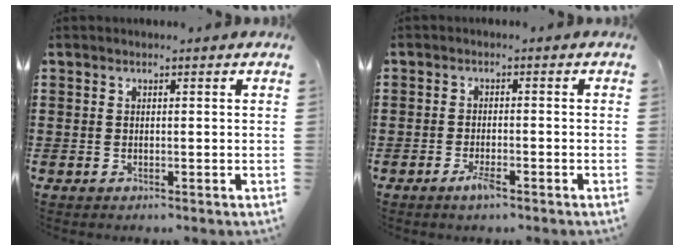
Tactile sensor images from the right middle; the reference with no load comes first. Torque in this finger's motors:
{"motor_torque": [2.14, 0.00, 0.20, 0.06]}